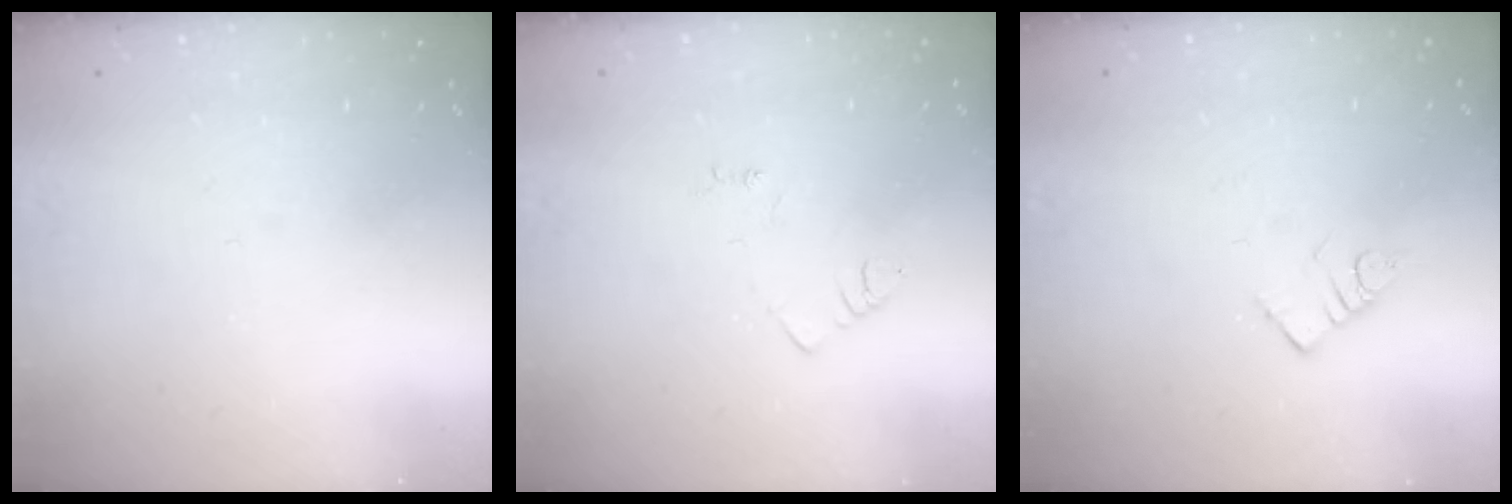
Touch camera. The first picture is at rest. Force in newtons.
{"total": 2.7, "press": 2.7, "slide": 0.4}
{"total": 3.6, "press": 3.5, "slide": 0.3}